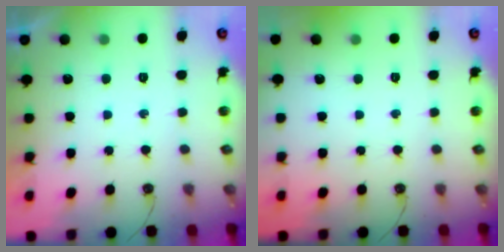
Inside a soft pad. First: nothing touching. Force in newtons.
{"total": 0.0}